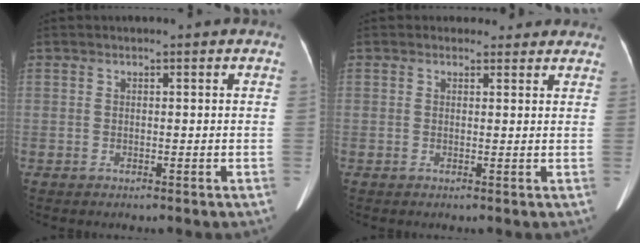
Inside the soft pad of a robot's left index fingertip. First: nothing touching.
{"total": 4.3, "force": [3.7, 2.1, 0.2], "torque": [0.011, 0.003, 0.030]}